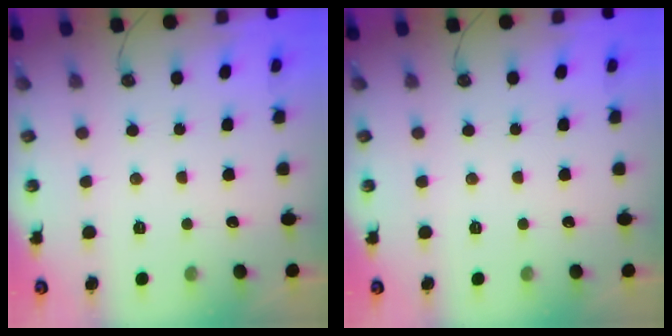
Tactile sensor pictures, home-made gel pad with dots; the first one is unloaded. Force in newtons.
{"total": 0.0}